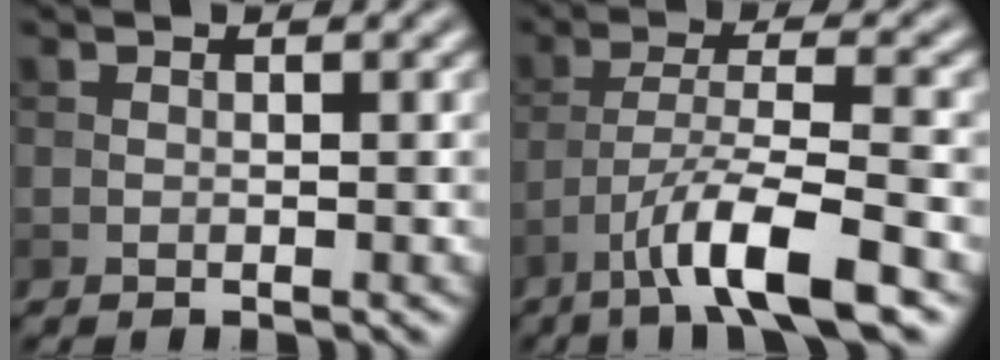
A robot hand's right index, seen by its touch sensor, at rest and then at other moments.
{"total": 7.4, "force": [-4.5, 1.2, 5.8], "torque": [-0.099, 0.006, -0.082]}